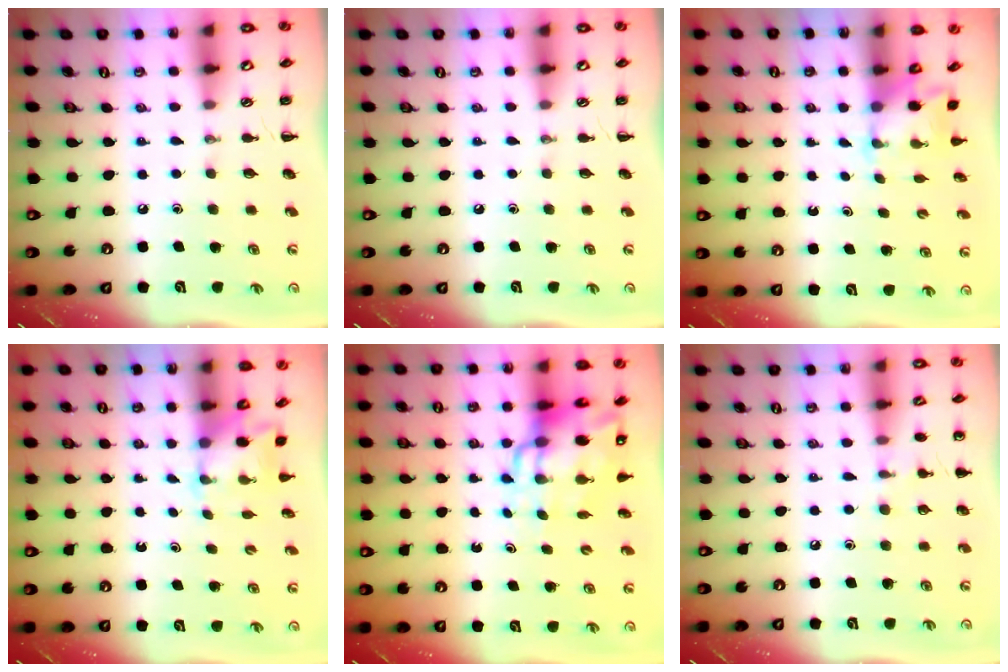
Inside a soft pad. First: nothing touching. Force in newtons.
{"total": 0.0}
{"total": 2.0, "press": 1.9, "slide": 0.6}
{"total": 2.0, "press": 1.9, "slide": 0.6}
{"total": 10.6, "press": 10.1, "slide": 3.2}
{"total": 7.1, "press": 6.8, "slide": 2.1}